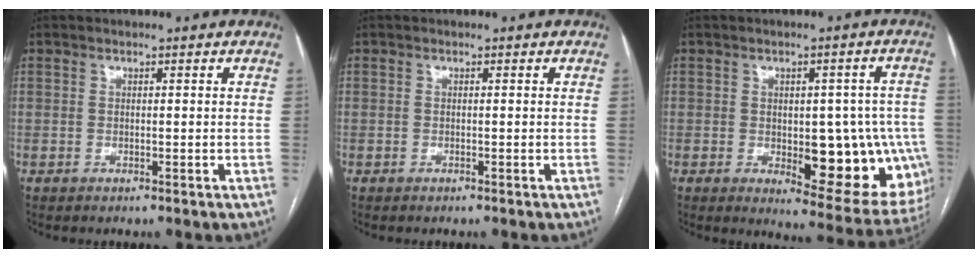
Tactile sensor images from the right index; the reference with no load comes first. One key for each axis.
{"total": 0.0}
{"total": 16.1, "fx": -3.1, "fy": 6.6, "fz": 14.3, "tx": -0.119, "ty": 0.015, "tz": -0.016}